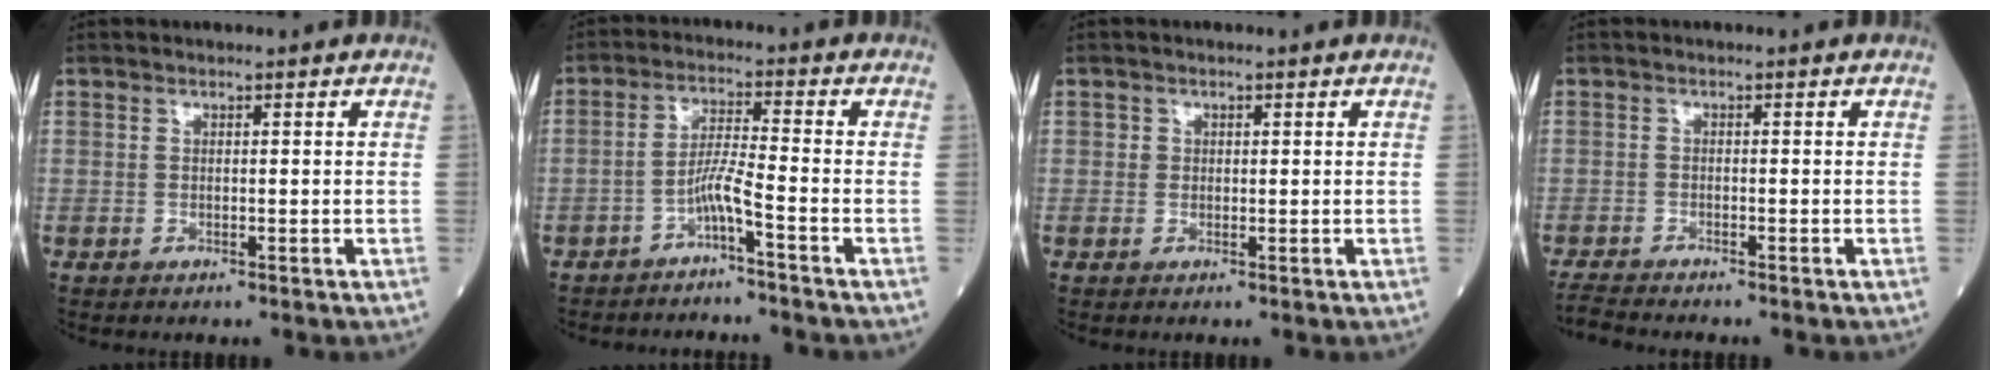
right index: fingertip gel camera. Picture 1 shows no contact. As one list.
[{"total": 3.8, "force": [-2.6, -0.5, 2.8], "torque": [-0.054, 0.004, -0.052]}, {"total": 0.9, "force": [0.2, 0.9, 0.2], "torque": [0.001, 0.002, 0.000]}, {"total": 3.5, "force": [-3.3, -0.7, 0.7], "torque": [-0.019, -0.017, -0.060]}]